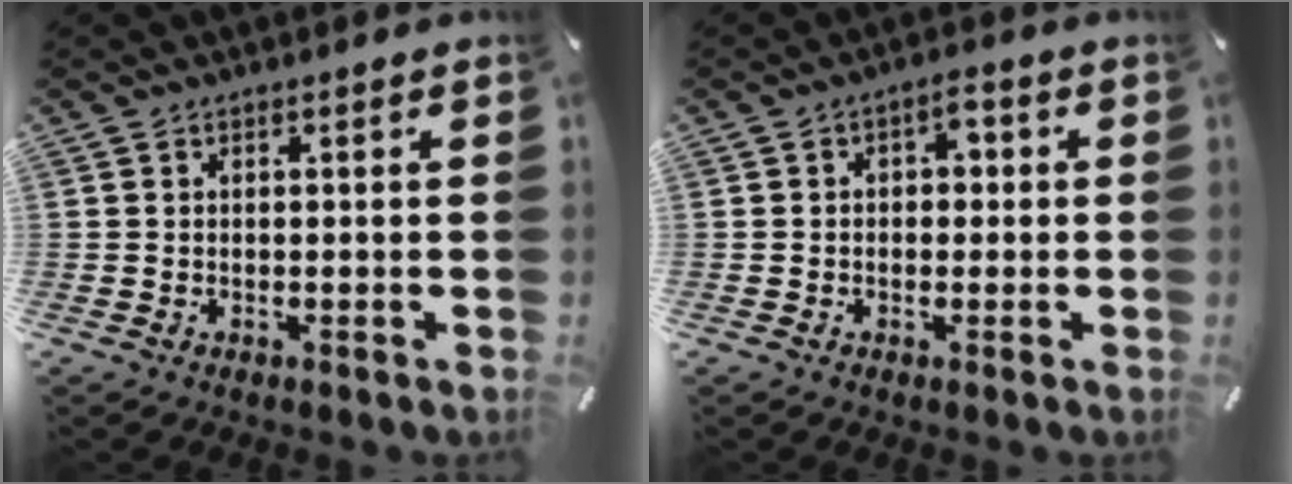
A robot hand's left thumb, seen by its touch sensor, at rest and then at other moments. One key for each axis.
{"total": 3.2, "fx": -0.2, "fy": 2.3, "fz": 2.2, "tx": -0.028, "ty": 0.009, "tz": -0.012}